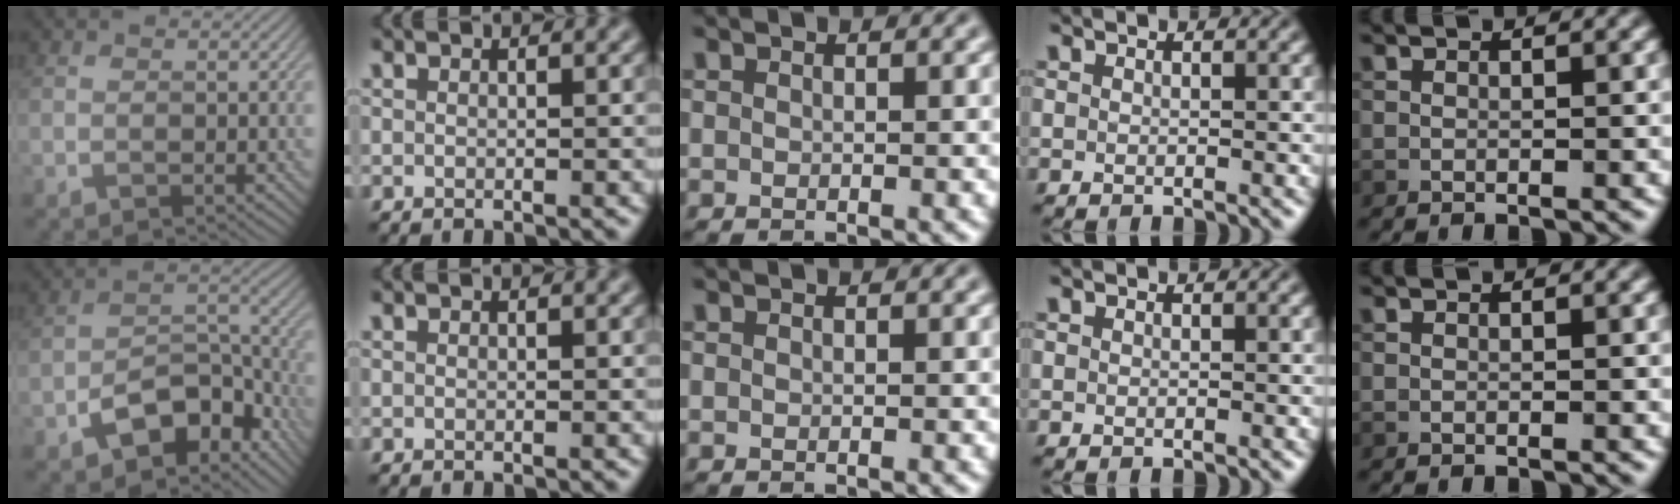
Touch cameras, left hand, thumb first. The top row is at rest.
{"thumb": {"total": 10.0, "force": [-5.9, 5.2, 6.3], "torque": [-0.091, -0.005, -0.116]}}